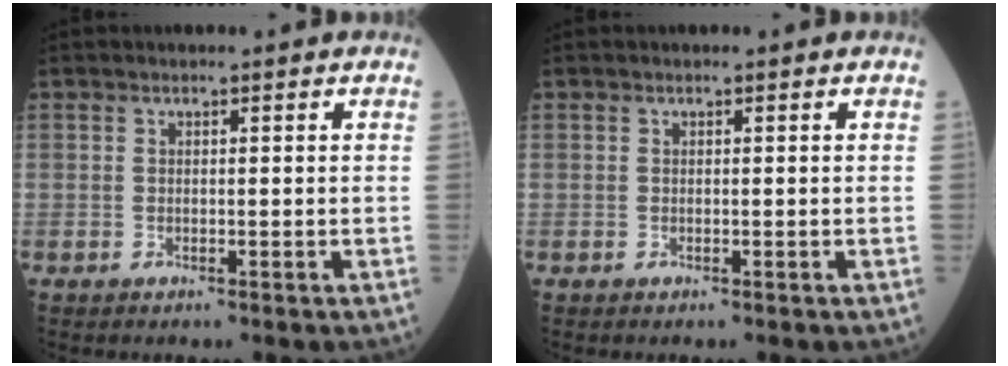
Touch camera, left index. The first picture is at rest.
{"total": 0.0}